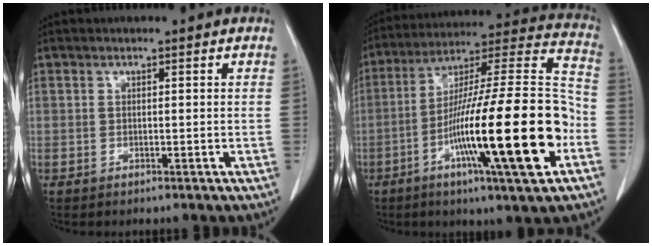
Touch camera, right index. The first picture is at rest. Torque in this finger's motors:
{"motor_torque": [1.67, -0.47, 0.72, 0.21]}